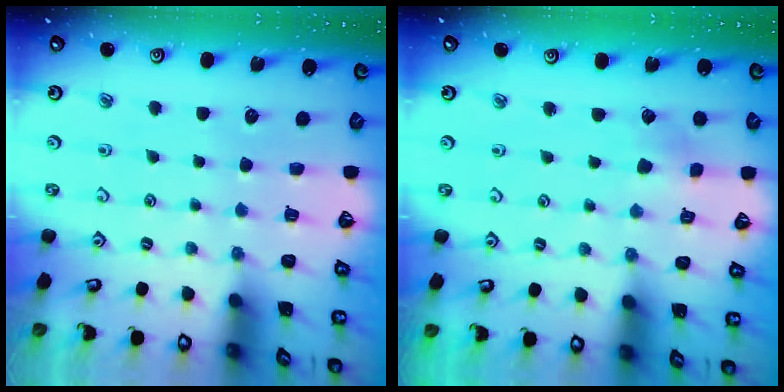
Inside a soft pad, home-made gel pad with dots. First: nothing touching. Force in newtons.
{"total": 3.1, "press": 3.0, "slide": 0.5}